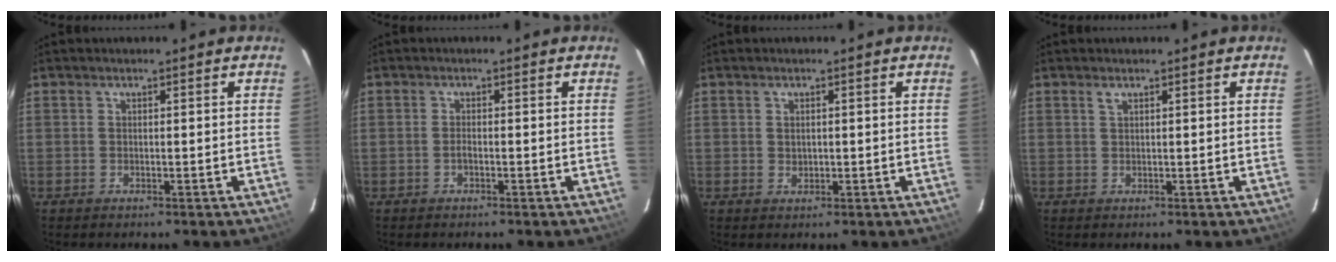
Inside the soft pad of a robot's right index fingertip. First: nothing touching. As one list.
[{"total": 0.7, "force": [-0.4, 0.3, 0.6], "torque": [-0.013, 0.002, -0.009]}, {"total": 1.8, "force": [0.4, 1.6, 0.6], "torque": [-0.007, 0.001, 0.011]}, {"total": 0.7, "force": [0.5, 0.2, 0.5], "torque": [-0.008, 0.002, 0.011]}]